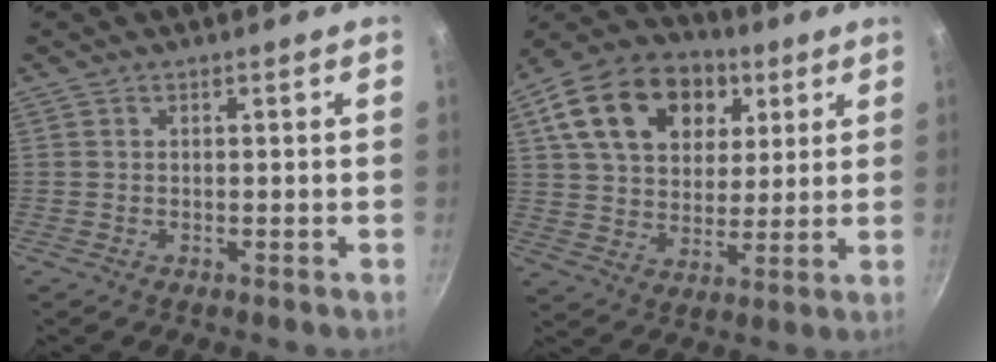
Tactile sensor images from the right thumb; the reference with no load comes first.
{"total": 20.9, "force": [8.0, 14.7, 12.4], "torque": [-0.199, 0.002, 0.130]}